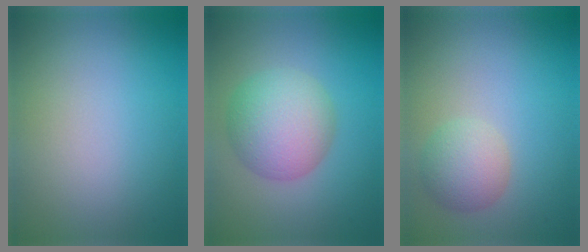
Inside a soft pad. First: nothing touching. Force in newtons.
{"total": 6.1, "press": 6.1, "slide": 0.1}
{"total": 3.0, "press": 3.0, "slide": 0.1}